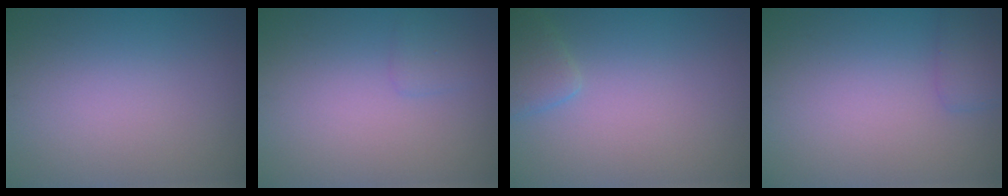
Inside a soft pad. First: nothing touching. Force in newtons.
{"total": 1.0, "press": 1.0, "slide": 0.1}
{"total": 1.9, "press": 1.9, "slide": 0.1}
{"total": 1.6, "press": 1.6, "slide": 0.1}